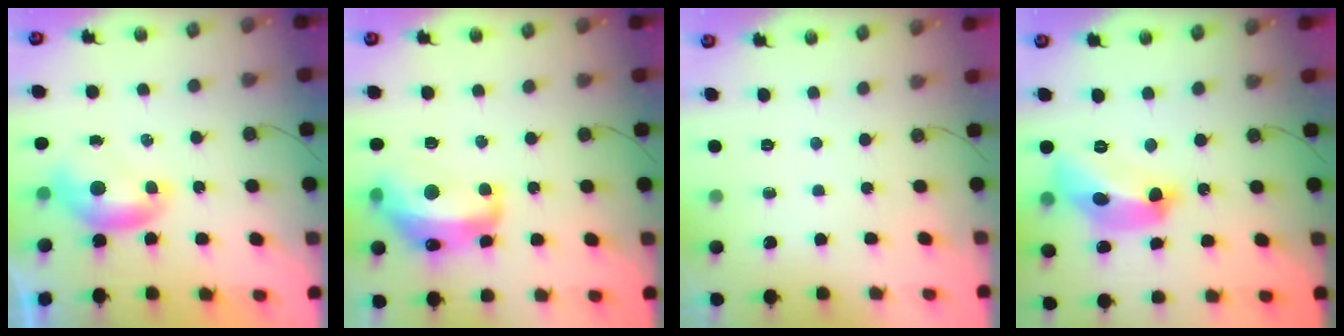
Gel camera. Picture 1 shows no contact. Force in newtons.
{"total": 8.8, "press": 8.8, "slide": 0.9}
{"total": 0.0}
{"total": 13.6, "press": 13.5, "slide": 1.0}